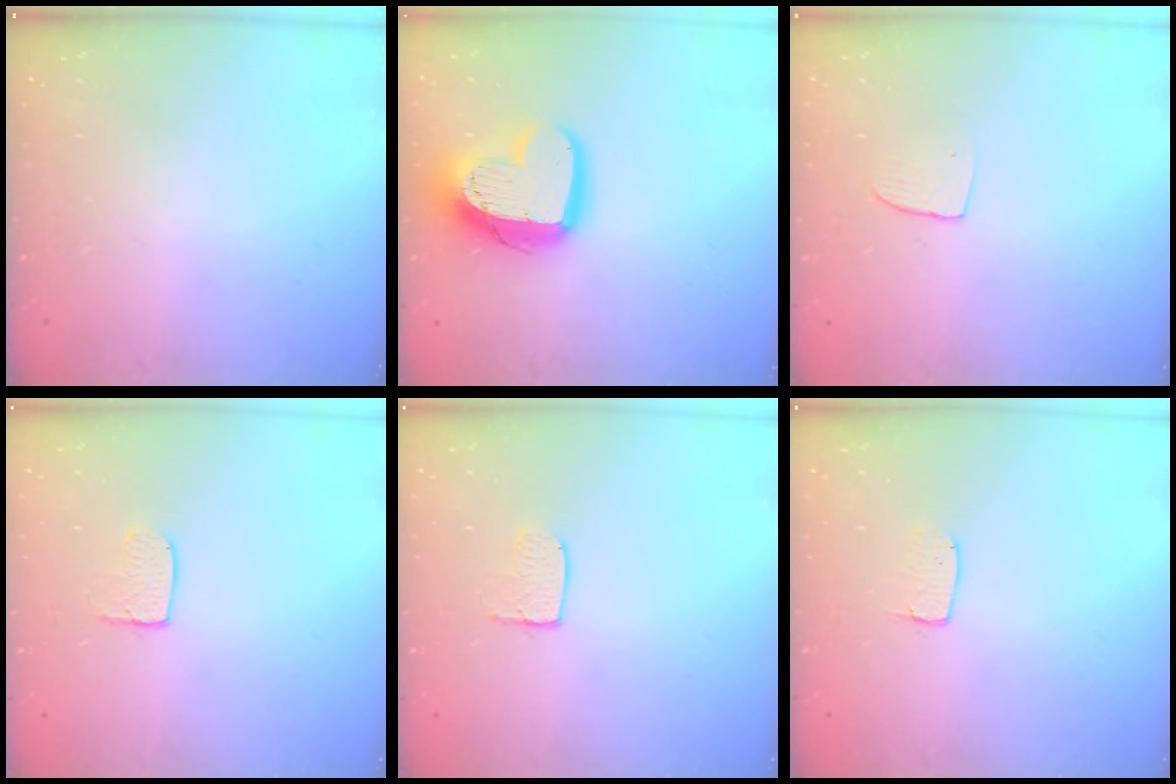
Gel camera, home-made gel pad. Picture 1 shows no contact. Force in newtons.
{"total": 16.5, "press": 16.5, "slide": 1.4}
{"total": 4.9, "press": 4.9, "slide": 0.4}
{"total": 5.2, "press": 5.2, "slide": 0.3}
{"total": 5.2, "press": 5.2, "slide": 0.3}
{"total": 3.9, "press": 3.9, "slide": 0.3}